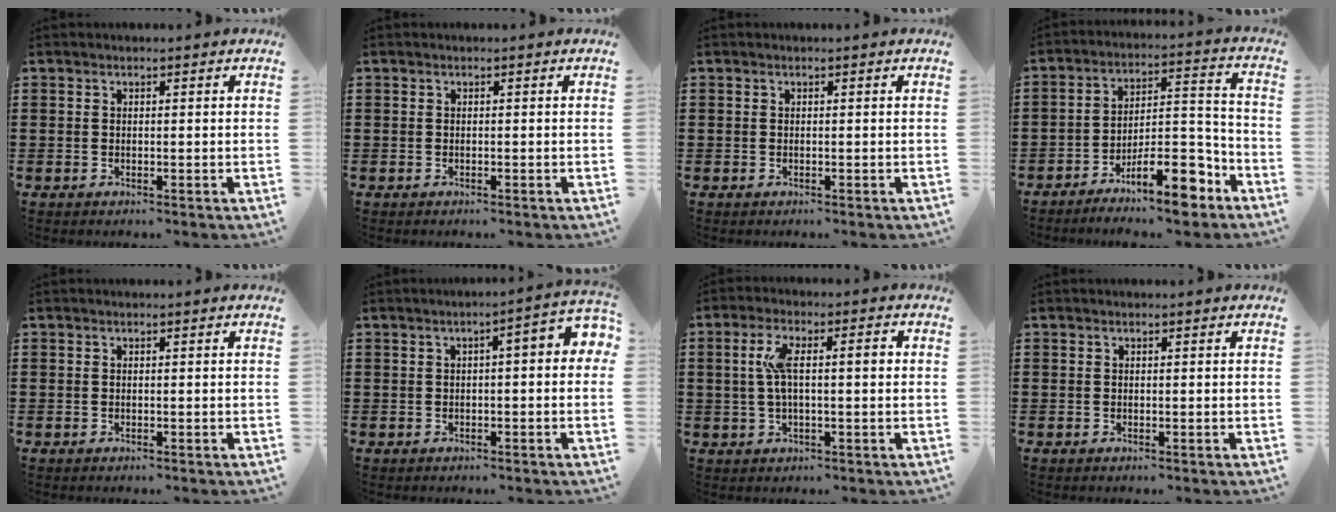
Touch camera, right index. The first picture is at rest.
{"total": 0.0}
{"total": 0.0}
{"total": 11.4, "force": [-7.5, 3.1, 8.0], "torque": [-0.119, 0.021, -0.134]}
{"total": 0.0}
{"total": 2.9, "force": [-0.3, 0.6, 2.8], "torque": [-0.045, -0.002, -0.010]}
{"total": 5.9, "force": [0.6, 1.5, 5.7], "torque": [-0.107, 0.005, 0.006]}
{"total": 0.0}